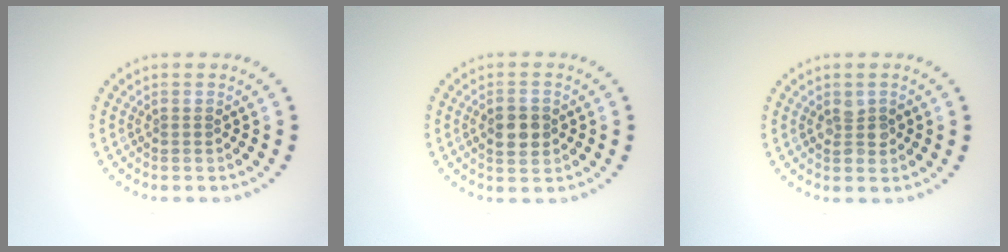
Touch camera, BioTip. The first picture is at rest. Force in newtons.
{"total": 3.0, "press": 3.0, "slide": 0.1}
{"total": 1.4, "press": 1.4, "slide": 0.1}